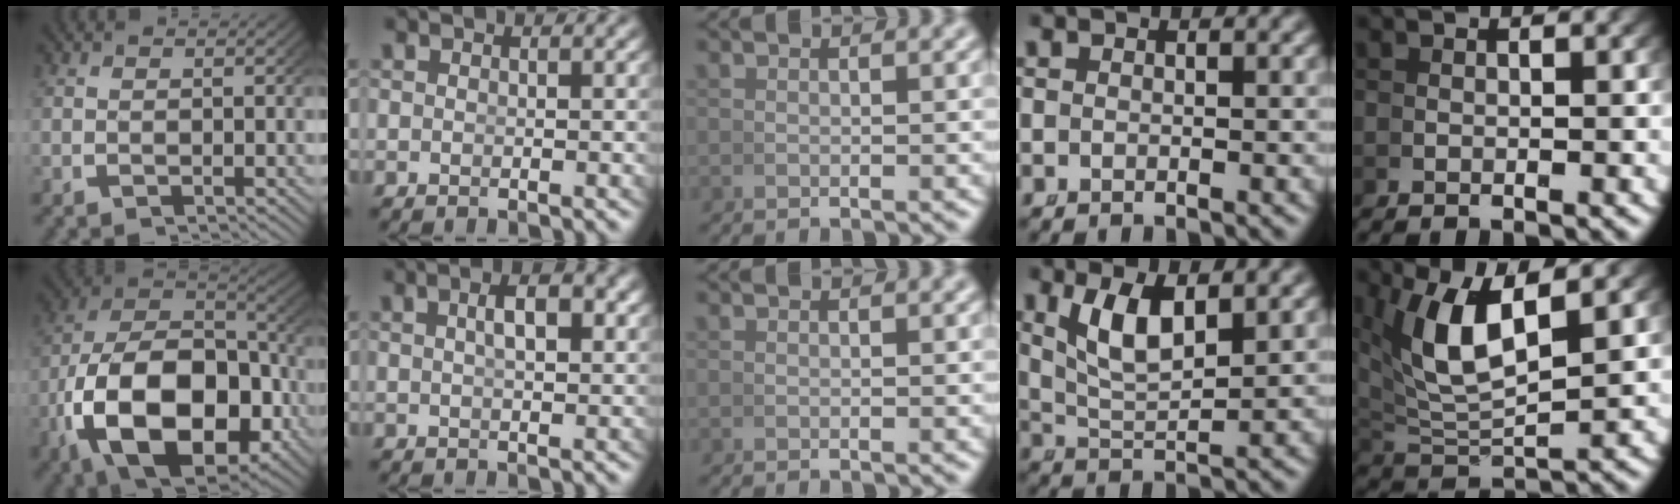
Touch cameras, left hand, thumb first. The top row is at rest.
{"thumb": {"total": 19.8, "force": [-4.0, 12.8, 14.6], "torque": [-0.313, -0.076, -0.033]}, "index": {"total": 2.7, "force": [0.5, 0.6, 2.6], "torque": [-0.031, 0.003, 0.012]}, "ring": {"total": 4.7, "force": [1.7, 2.0, 3.8], "torque": [-0.086, -0.016, 0.044]}, "little": {"total": 7.0, "force": [2.3, 3.2, 5.8], "torque": [-0.135, -0.007, 0.056]}}